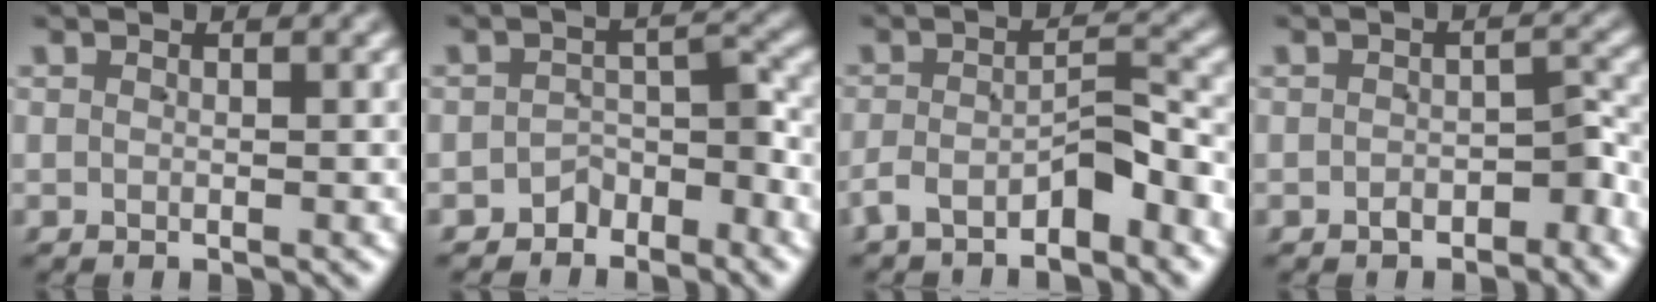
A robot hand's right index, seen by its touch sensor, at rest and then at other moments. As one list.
[{"total": 3.1, "force": [-2.7, 1.4, 0.8], "torque": [-0.001, 0.006, -0.051]}, {"total": 3.9, "force": [-3.1, 1.1, 2.1], "torque": [-0.029, 0.000, -0.051]}, {"total": 2.4, "force": [-2.0, 1.0, 0.9], "torque": [0.001, 0.003, -0.031]}]